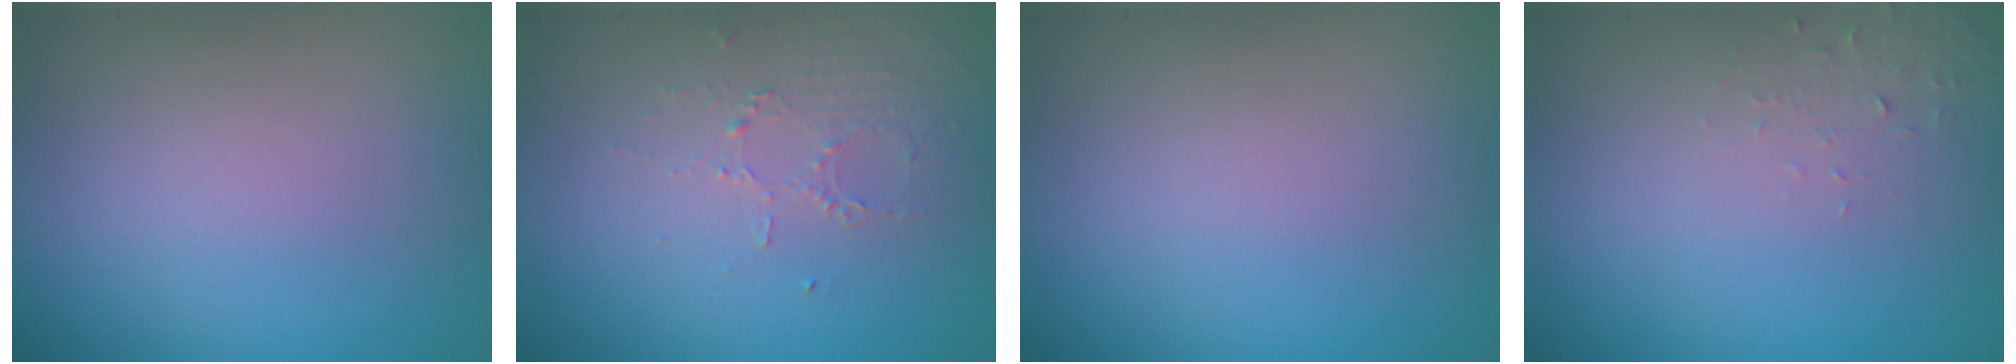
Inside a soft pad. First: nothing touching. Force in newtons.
{"total": 1.4, "press": 0.8, "slide": 1.2}
{"total": 0.0}
{"total": 1.2, "press": 1.2, "slide": 0.1}